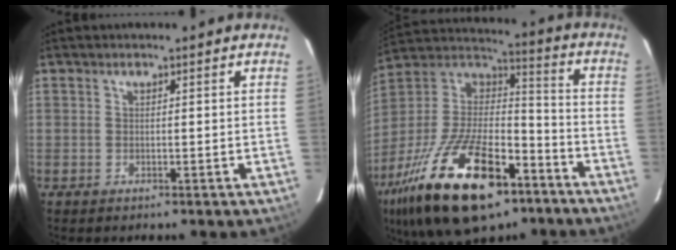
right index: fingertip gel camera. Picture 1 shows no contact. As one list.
[{"total": 29.2, "force": [-16.8, 12.9, 20.1], "torque": [-0.397, -0.019, -0.275]}]